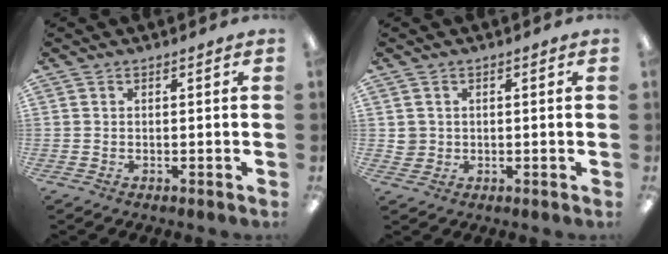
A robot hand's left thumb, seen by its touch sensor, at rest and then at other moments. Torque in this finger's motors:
{"motor_torque": [-0.04, 0.02, 0.02, -0.01, 0.00]}